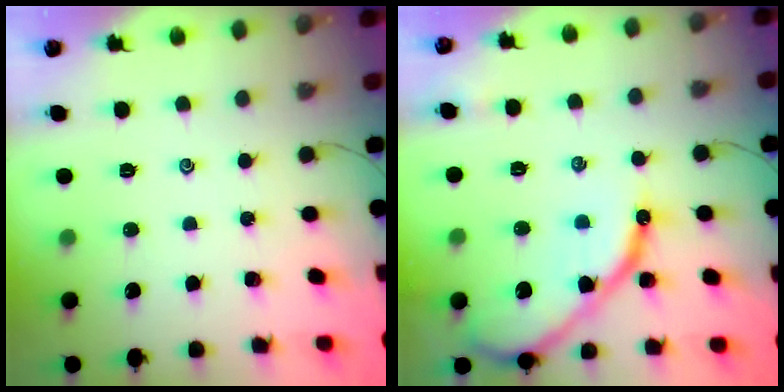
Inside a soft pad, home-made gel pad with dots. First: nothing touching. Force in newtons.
{"total": 13.3, "press": 13.2, "slide": 1.5}